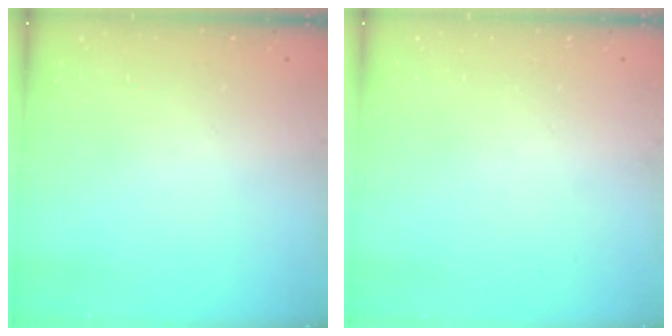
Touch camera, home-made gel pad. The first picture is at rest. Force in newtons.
{"total": 0.0}